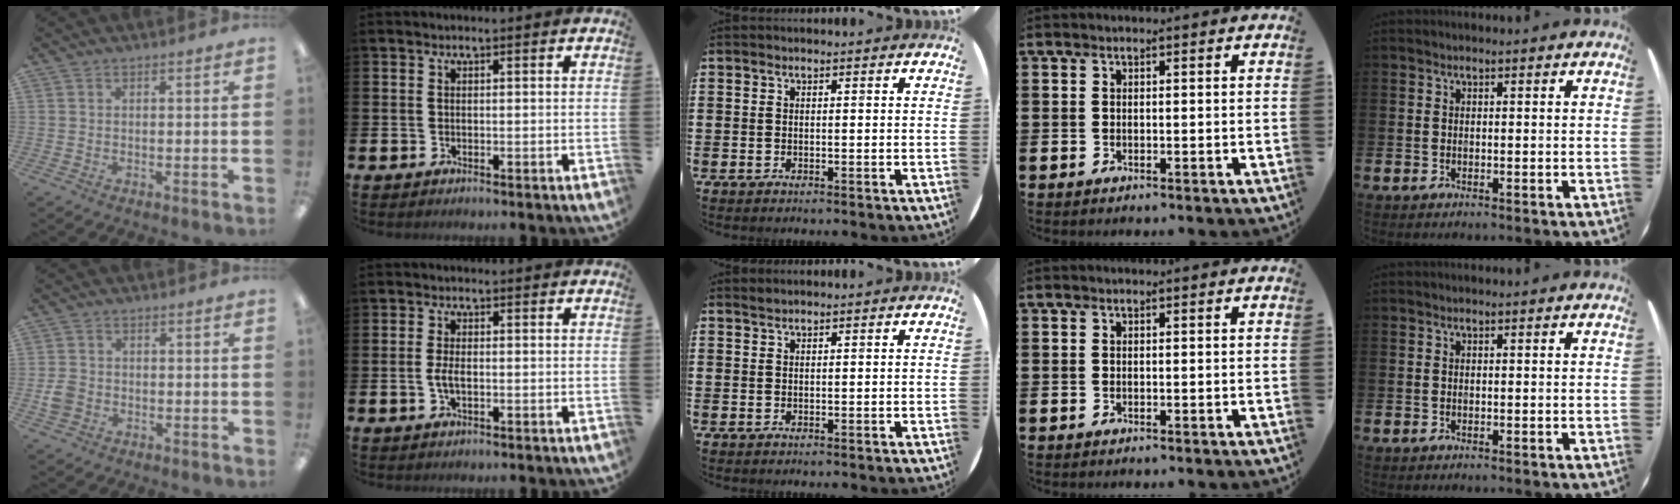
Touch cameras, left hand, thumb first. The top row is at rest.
{"thumb": {"total": 3.5, "force": [-1.0, 3.0, 1.6], "torque": [-0.016, 0.005, -0.020]}, "index": {"total": 2.3, "force": [-0.4, 1.0, 2.1], "torque": [-0.036, 0.001, -0.007]}, "middle": {"total": 0.6, "force": [0.6, -0.1, 0.0], "torque": [0.000, 0.000, 0.011]}}